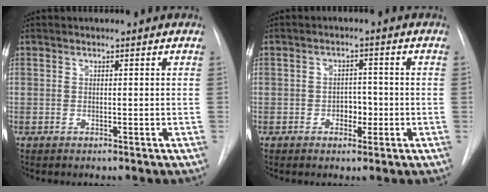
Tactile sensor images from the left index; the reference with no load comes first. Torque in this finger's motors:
{"motor_torque": [0.05, 0.02, 0.02, 0.01]}